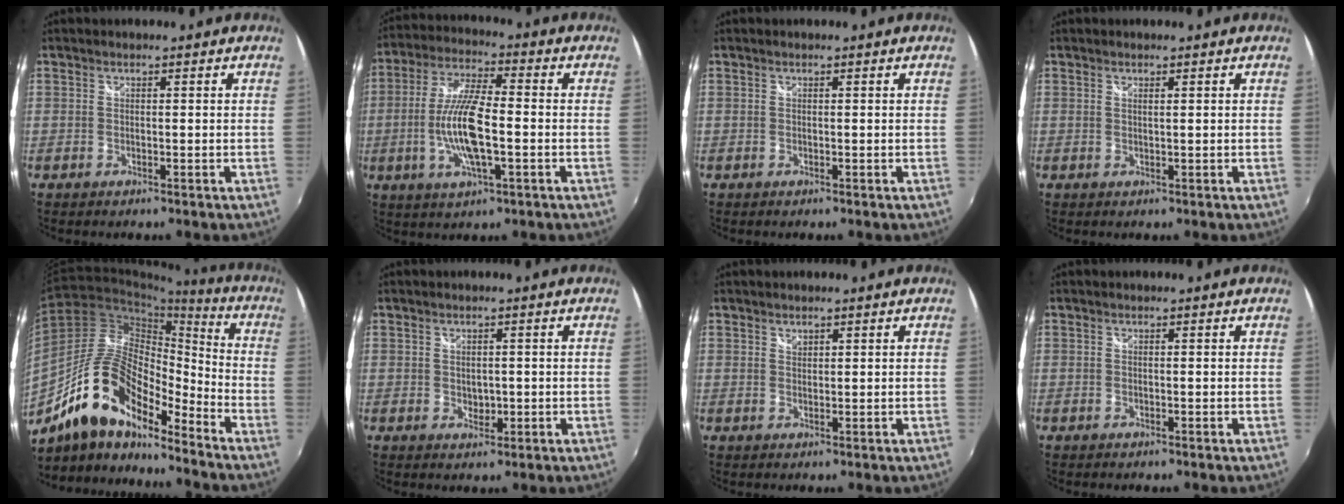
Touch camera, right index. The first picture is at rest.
{"total": 13.1, "force": [-2.5, 3.6, 12.3], "torque": [-0.252, -0.003, -0.049]}
{"total": 0.0}
{"total": 0.6, "force": [0.4, 0.0, 0.5], "torque": [-0.009, 0.001, 0.007]}
{"total": 17.7, "force": [-12.7, 6.5, 10.4], "torque": [-0.193, 0.004, -0.246]}
{"total": 0.8, "force": [0.1, 0.8, 0.4], "torque": [-0.005, -0.002, 0.002]}
{"total": 1.1, "force": [0.9, 0.6, 0.2], "torque": [-0.001, 0.001, 0.016]}
{"total": 0.0}